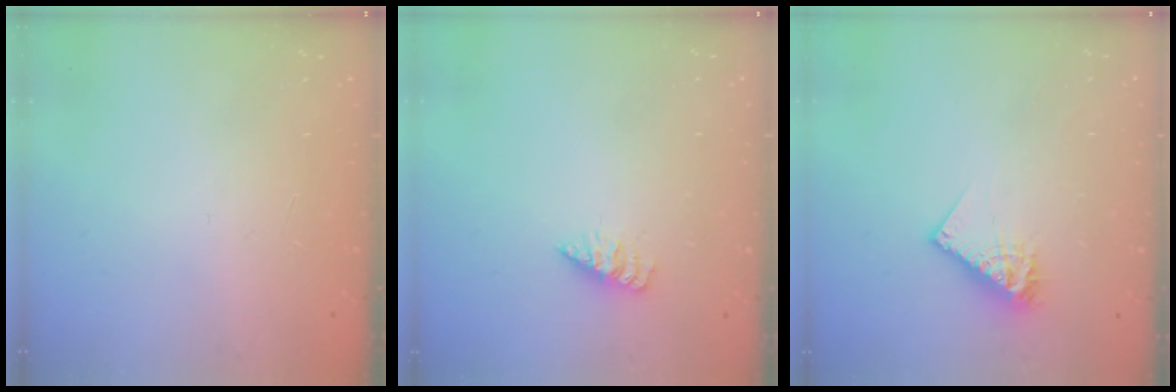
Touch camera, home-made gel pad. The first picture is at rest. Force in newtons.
{"total": 1.9, "press": 1.8, "slide": 0.3}
{"total": 9.2, "press": 9.2, "slide": 0.6}